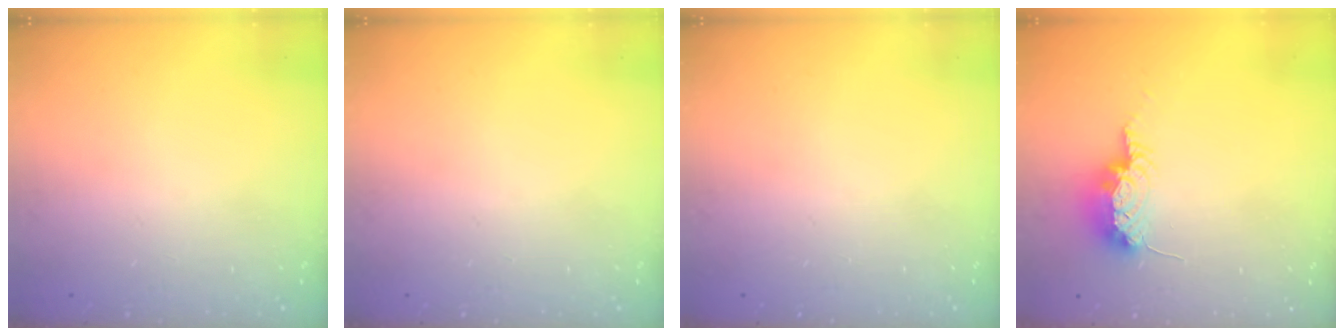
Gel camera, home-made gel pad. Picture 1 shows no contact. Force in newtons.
{"total": 0.0}
{"total": 0.0}
{"total": 8.1, "press": 7.8, "slide": 2.1}